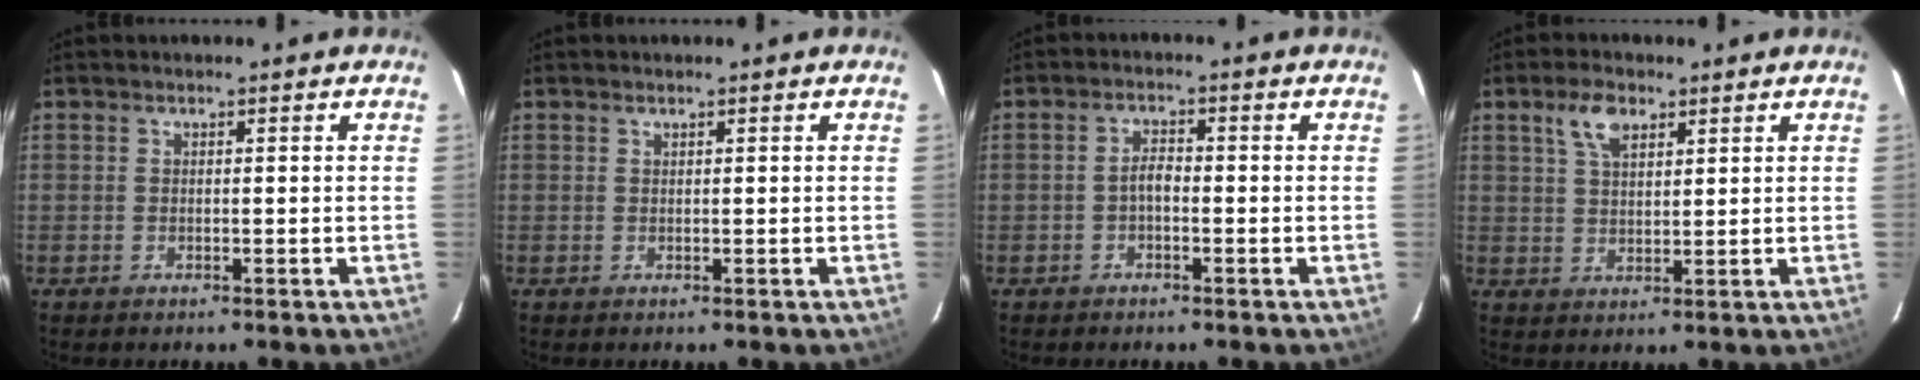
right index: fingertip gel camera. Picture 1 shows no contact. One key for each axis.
{"total": 0.0}
{"total": 2.1, "fx": -0.9, "fy": 0.9, "fz": 1.6, "tx": -0.034, "ty": 0.009, "tz": -0.017}
{"total": 5.3, "fx": 3.0, "fy": 2.6, "fz": 3.5, "tx": -0.065, "ty": 0.012, "tz": 0.057}